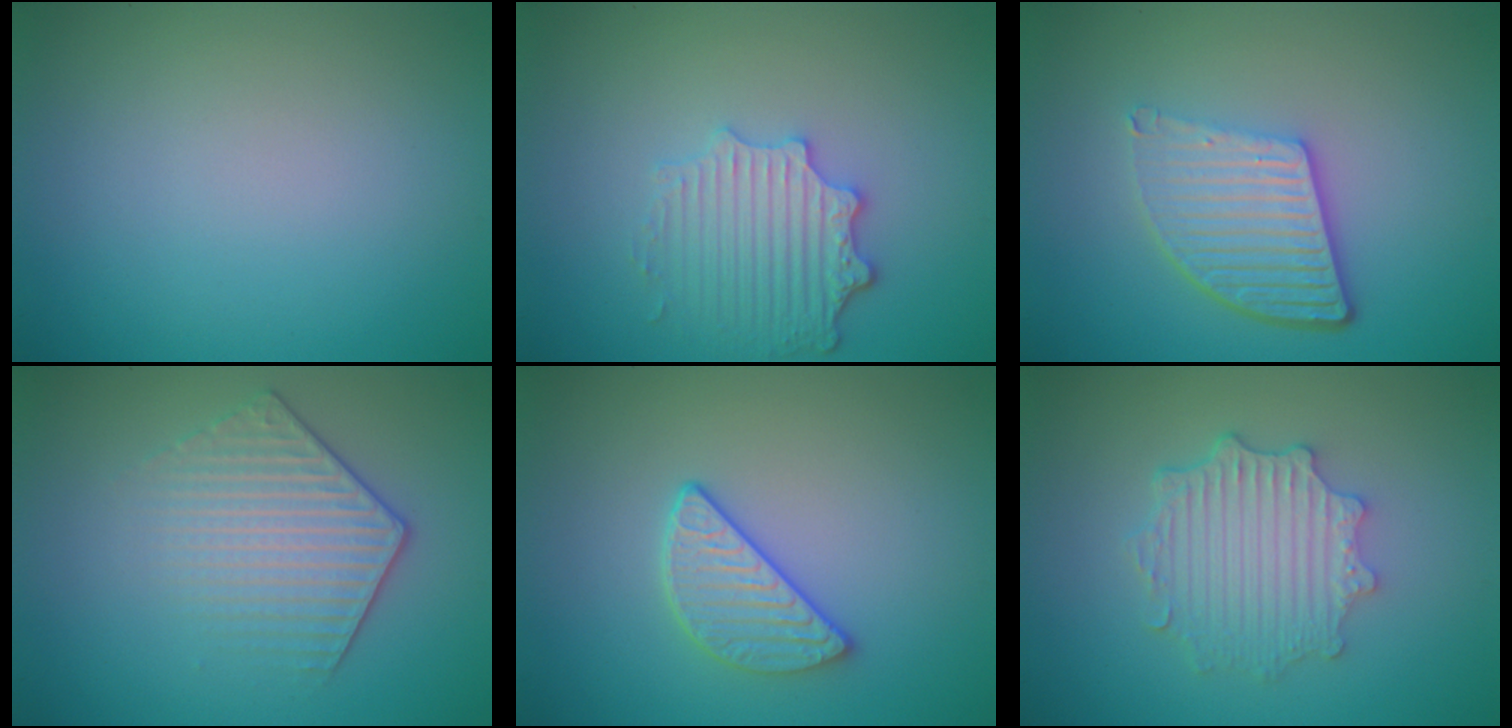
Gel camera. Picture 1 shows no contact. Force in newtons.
{"total": 3.9, "press": 3.2, "slide": 2.3}
{"total": 5.3, "press": 3.8, "slide": 3.7}
{"total": 3.9, "press": 3.4, "slide": 1.8}
{"total": 2.9, "press": 2.6, "slide": 1.3}
{"total": 4.5, "press": 3.6, "slide": 2.8}